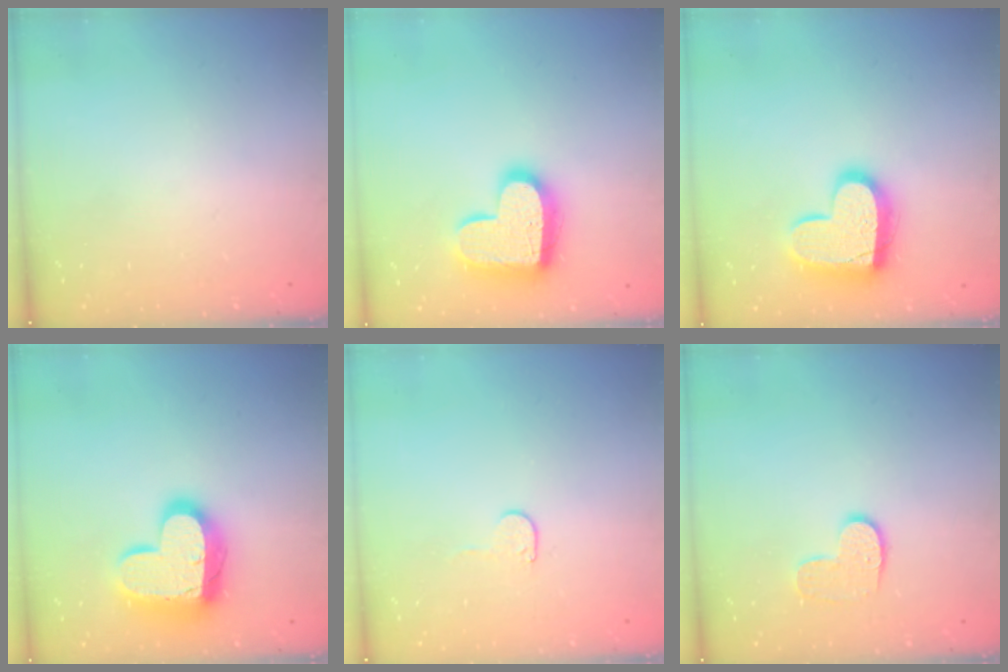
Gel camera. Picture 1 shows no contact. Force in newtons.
{"total": 17.2, "press": 17.1, "slide": 1.3}
{"total": 15.7, "press": 15.6, "slide": 1.1}
{"total": 17.8, "press": 17.8, "slide": 1.3}
{"total": 4.5, "press": 4.5, "slide": 0.5}
{"total": 7.3, "press": 7.3, "slide": 0.2}